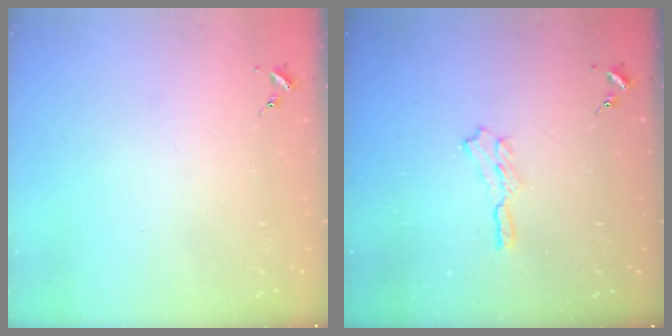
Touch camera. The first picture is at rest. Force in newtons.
{"total": 5.5, "press": 5.5, "slide": 0.6}